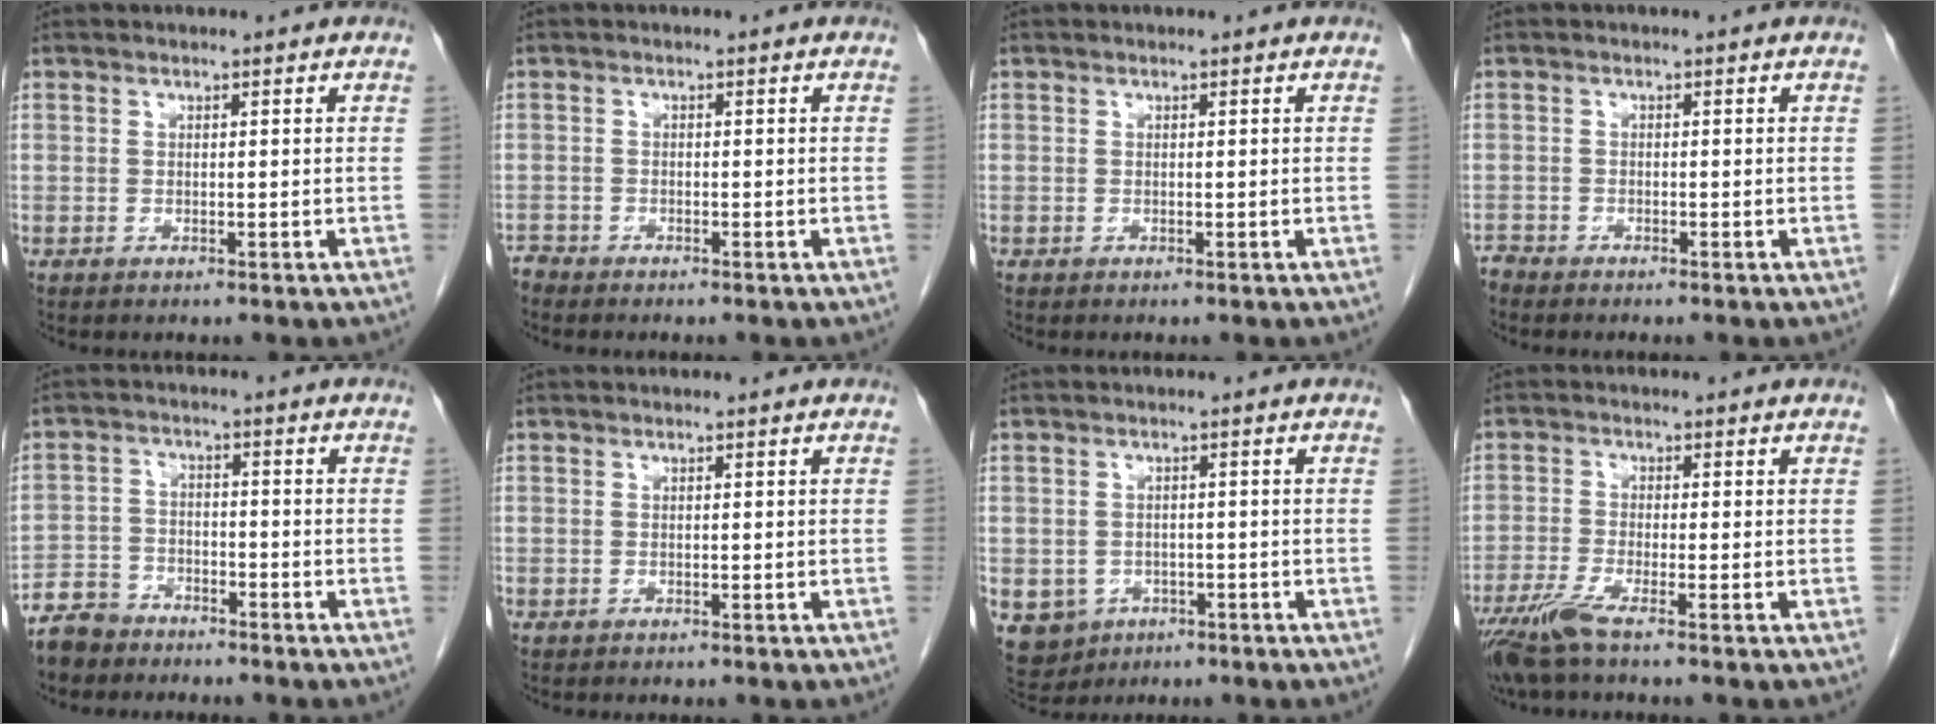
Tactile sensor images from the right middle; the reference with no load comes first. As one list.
[{"total": 1.1, "force": [-1.1, 0.1, -0.2], "torque": [0.003, -0.003, -0.022]}, {"total": 0.0}, {"total": 1.1, "force": [-1.1, 0.0, -0.2], "torque": [0.003, -0.004, -0.023]}, {"total": 5.6, "force": [-4.8, 2.8, 0.7], "torque": [-0.022, -0.005, -0.097]}, {"total": 0.0}, {"total": 7.0, "force": [-3.0, 6.0, 1.8], "torque": [-0.042, 0.003, -0.035]}, {"total": 4.8, "force": [-3.5, -0.3, 3.3], "torque": [-0.071, -0.015, -0.075]}]